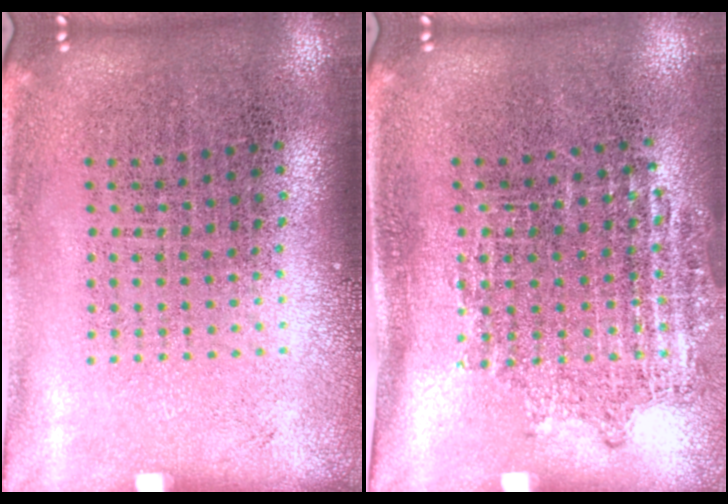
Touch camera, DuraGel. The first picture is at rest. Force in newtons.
{"total": 1.0, "press": 0.9, "slide": 0.4}